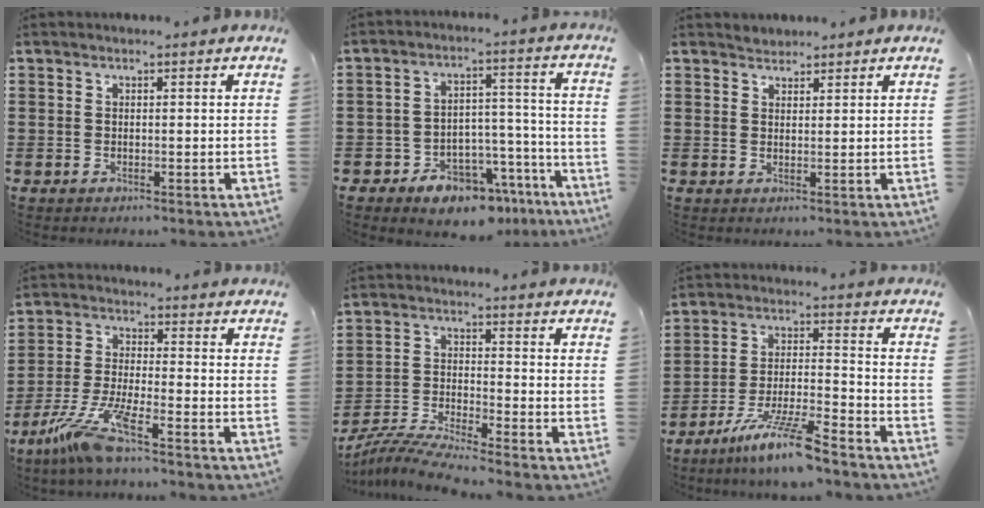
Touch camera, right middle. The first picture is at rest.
{"total": 7.5, "force": [-6.4, 3.1, 2.3], "torque": [-0.031, 0.035, -0.117]}
{"total": 1.5, "force": [1.4, 0.4, -0.5], "torque": [0.004, 0.002, 0.029]}
{"total": 8.2, "force": [-6.0, 0.0, 5.5], "torque": [-0.134, -0.021, -0.122]}
{"total": 6.1, "force": [-5.8, -0.3, 1.8], "torque": [-0.048, -0.016, -0.118]}
{"total": 9.6, "force": [-7.6, 0.5, 5.9], "torque": [-0.121, -0.002, -0.147]}